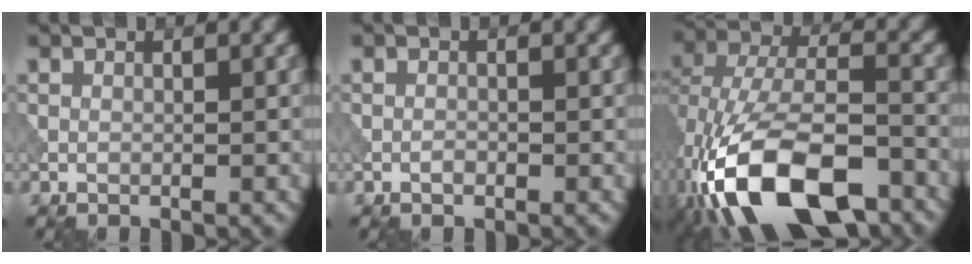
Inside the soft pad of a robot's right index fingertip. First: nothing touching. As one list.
[{"total": 0.6, "force": [-0.4, 0.2, 0.4], "torque": [-0.006, 0.001, -0.009]}, {"total": 15.3, "force": [-7.7, 8.0, 10.5], "torque": [-0.208, -0.012, -0.134]}]